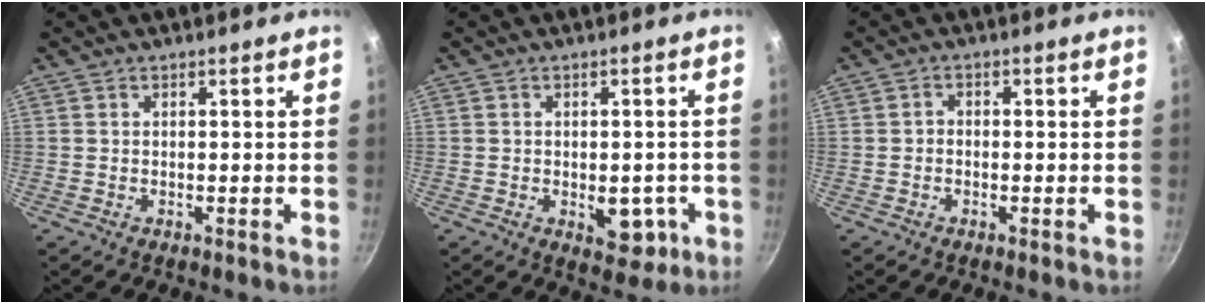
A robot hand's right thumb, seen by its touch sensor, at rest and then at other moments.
{"total": 6.1, "force": [-1.8, 3.7, 4.5], "torque": [-0.030, 0.008, -0.014]}
{"total": 1.3, "force": [-0.4, 1.1, 0.7], "torque": [-0.003, 0.005, -0.010]}